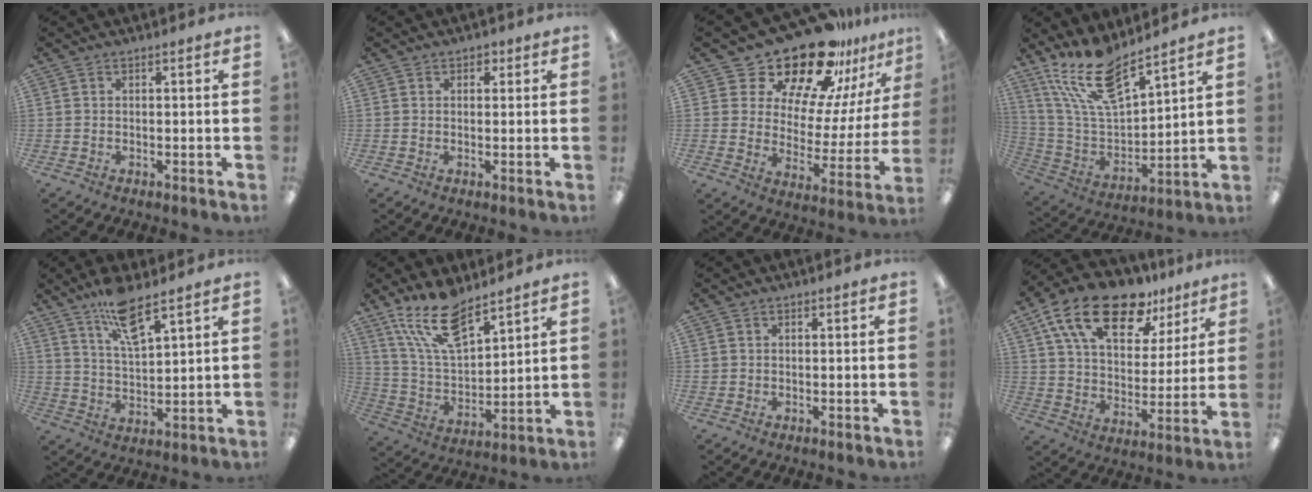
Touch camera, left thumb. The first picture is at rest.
{"total": 1.6, "force": [0.9, 1.3, 0.6], "torque": [-0.003, -0.001, 0.014]}
{"total": 22.3, "force": [18.9, 8.6, 8.1], "torque": [-0.143, -0.147, 0.334]}
{"total": 17.2, "force": [13.1, 5.8, 9.4], "torque": [-0.206, -0.068, 0.238]}
{"total": 10.5, "force": [7.6, 3.1, 6.6], "torque": [-0.114, -0.035, 0.133]}
{"total": 16.0, "force": [11.6, 6.3, 8.9], "torque": [-0.182, -0.053, 0.211]}
{"total": 0.9, "force": [0.2, 0.8, 0.0], "torque": [-0.001, 0.005, 0.003]}
{"total": 20.3, "force": [13.2, 9.9, 11.9], "torque": [-0.211, -0.064, 0.233]}